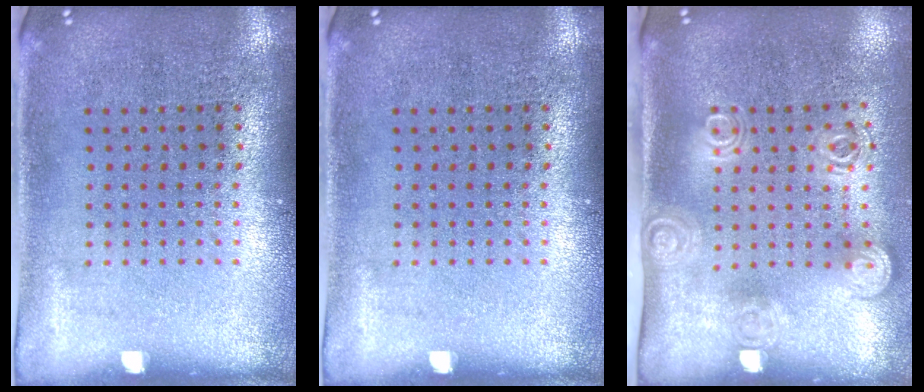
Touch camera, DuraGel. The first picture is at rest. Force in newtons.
{"total": 0.0}
{"total": 1.9, "press": 1.3, "slide": 1.3}